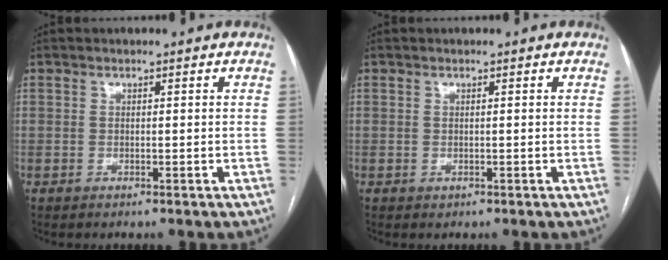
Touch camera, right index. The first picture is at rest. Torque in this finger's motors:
{"motor_torque": [-0.15, 0.06, 0.04, 0.01]}